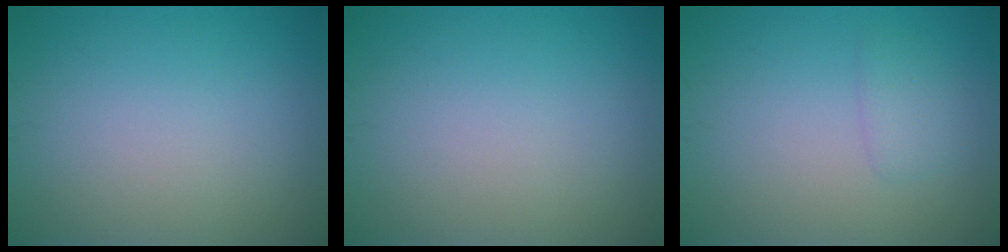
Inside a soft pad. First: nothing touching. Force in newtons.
{"total": 0.0}
{"total": 1.4, "press": 1.4, "slide": 0.1}